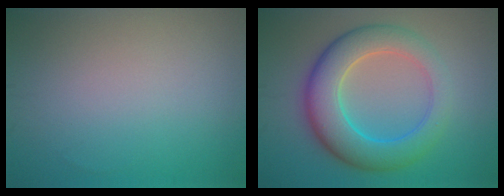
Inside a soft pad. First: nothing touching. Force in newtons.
{"total": 8.1, "press": 8.1, "slide": 0.3}